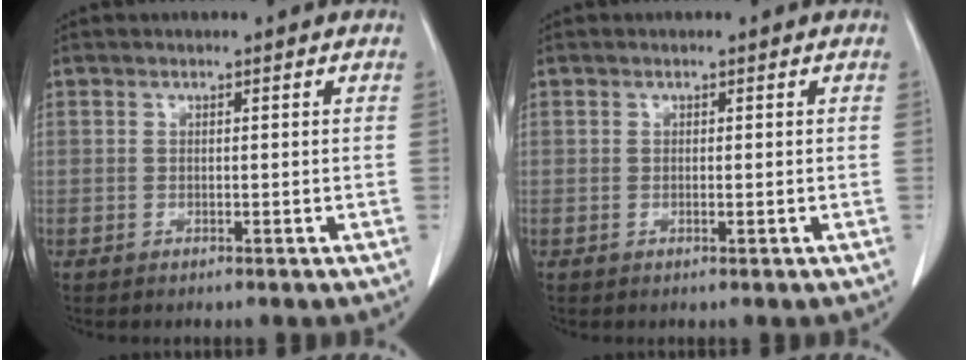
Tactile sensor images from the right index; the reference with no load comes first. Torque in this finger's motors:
{"motor_torque": [-0.07, 0.04, -0.01, 0.01]}